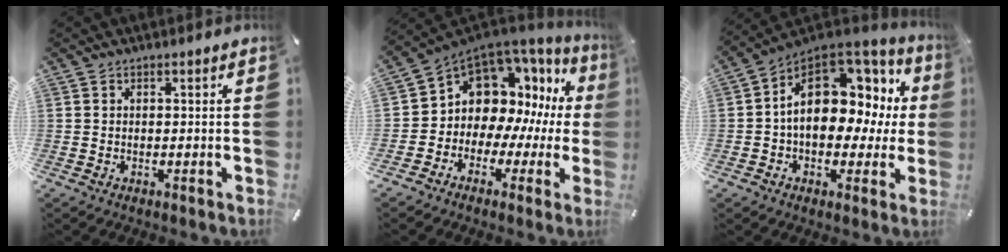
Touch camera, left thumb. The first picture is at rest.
{"total": 10.3, "force": [3.5, 8.8, 4.0], "torque": [-0.082, -0.050, 0.070]}
{"total": 18.4, "force": [3.4, 12.2, 13.3], "torque": [-0.195, -0.012, 0.062]}